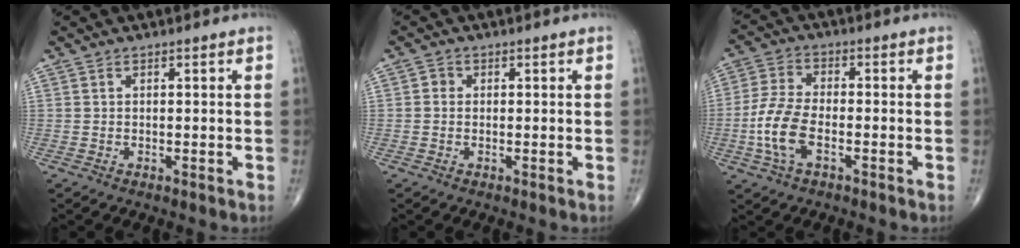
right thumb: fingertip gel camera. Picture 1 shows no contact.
{"total": 1.3, "force": [0.0, 1.2, 0.5], "torque": [-0.002, 0.003, -0.004]}
{"total": 8.8, "force": [-2.7, 4.3, 7.2], "torque": [-0.160, 0.018, -0.056]}